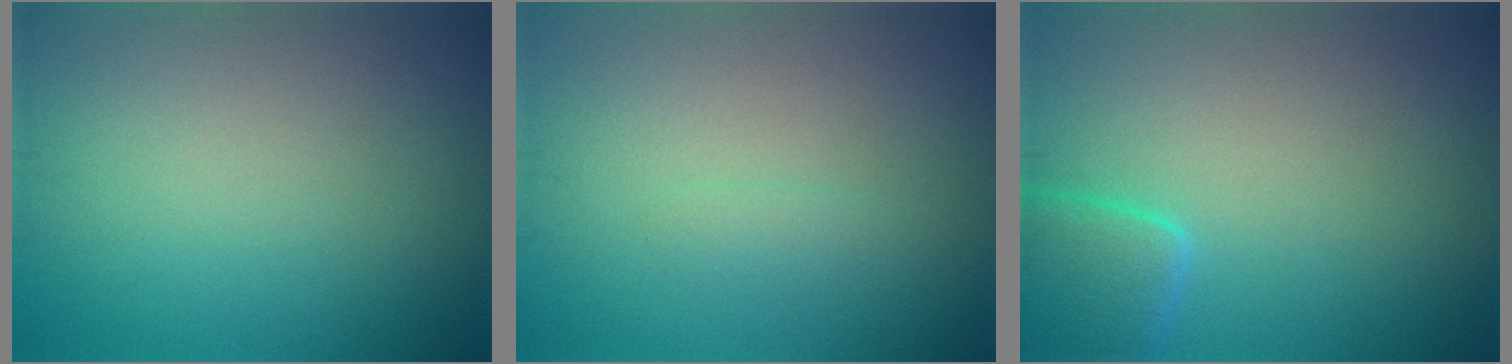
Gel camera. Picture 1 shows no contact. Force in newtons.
{"total": 0.7, "press": 0.7, "slide": 0.1}
{"total": 3.4, "press": 3.4, "slide": 0.2}